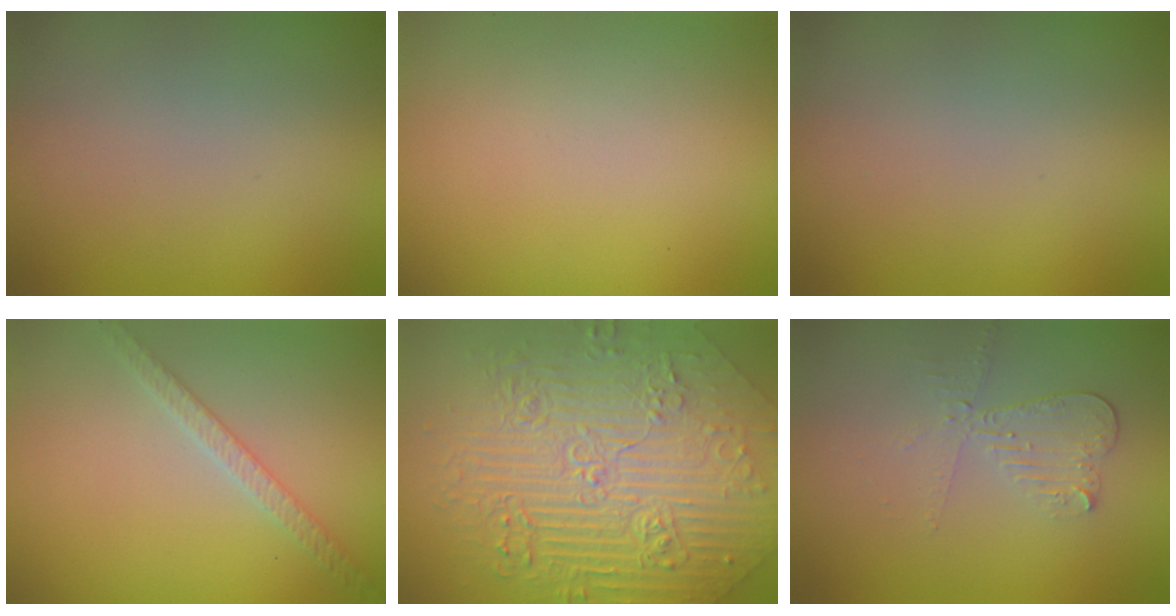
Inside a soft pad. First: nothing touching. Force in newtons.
{"total": 0.0}
{"total": 0.0}
{"total": 2.1, "press": 2.0, "slide": 0.6}
{"total": 10.1, "press": 7.6, "slide": 6.6}
{"total": 2.3, "press": 2.1, "slide": 0.8}